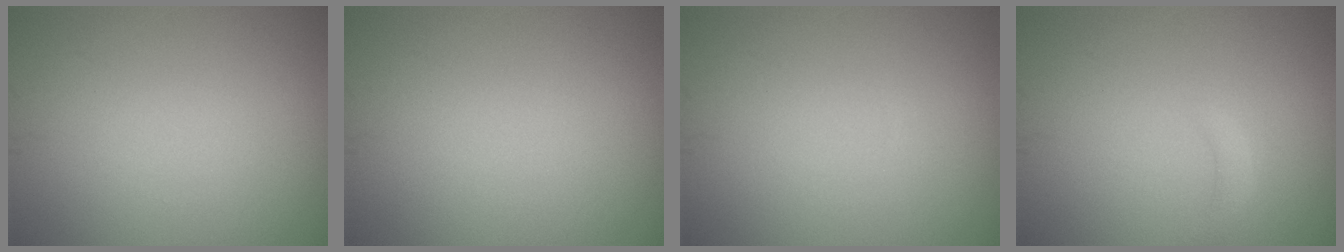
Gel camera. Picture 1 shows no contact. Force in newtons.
{"total": 0.0}
{"total": 0.0}
{"total": 1.1, "press": 1.1, "slide": 0.2}